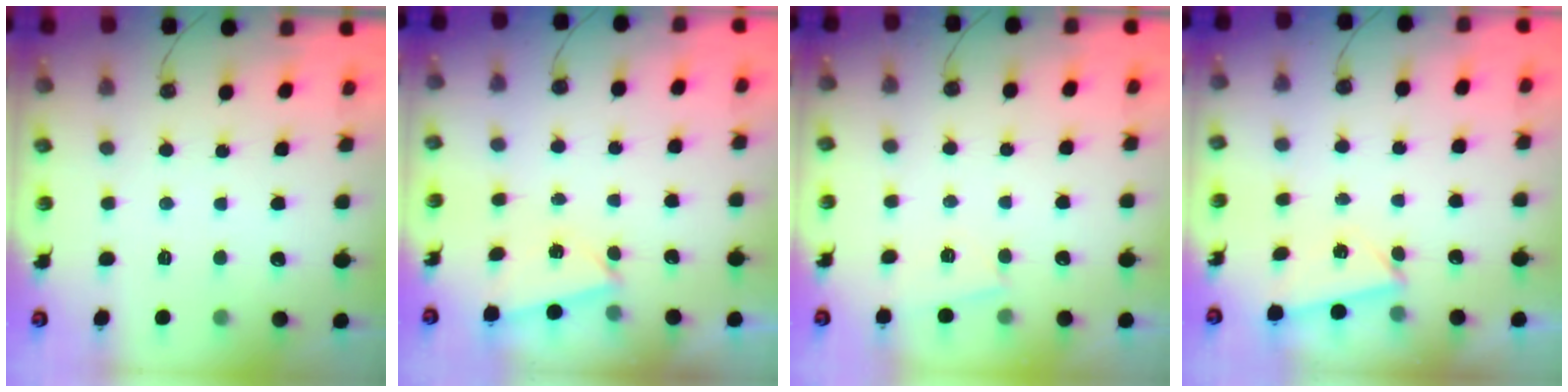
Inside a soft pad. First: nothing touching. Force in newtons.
{"total": 2.8, "press": 1.5, "slide": 2.3}
{"total": 2.6, "press": 2.6, "slide": 0.7}
{"total": 2.9, "press": 2.8, "slide": 0.6}